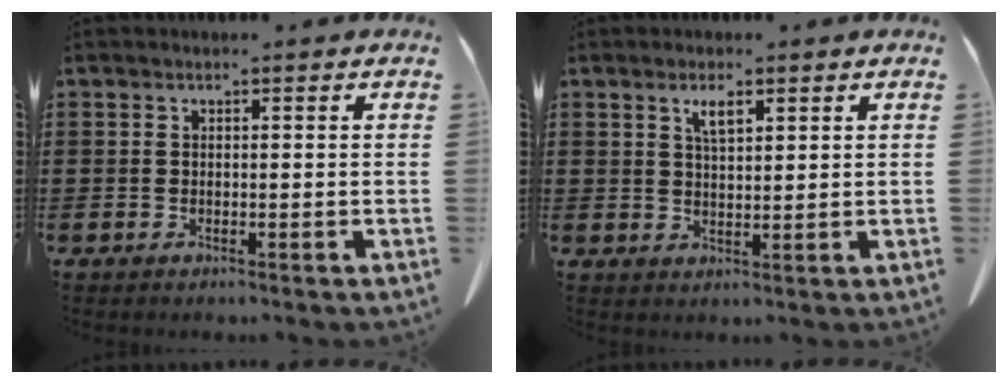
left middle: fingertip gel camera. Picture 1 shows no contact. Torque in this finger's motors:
{"motor_torque": [-0.36, 0.90, 0.02, 0.04]}